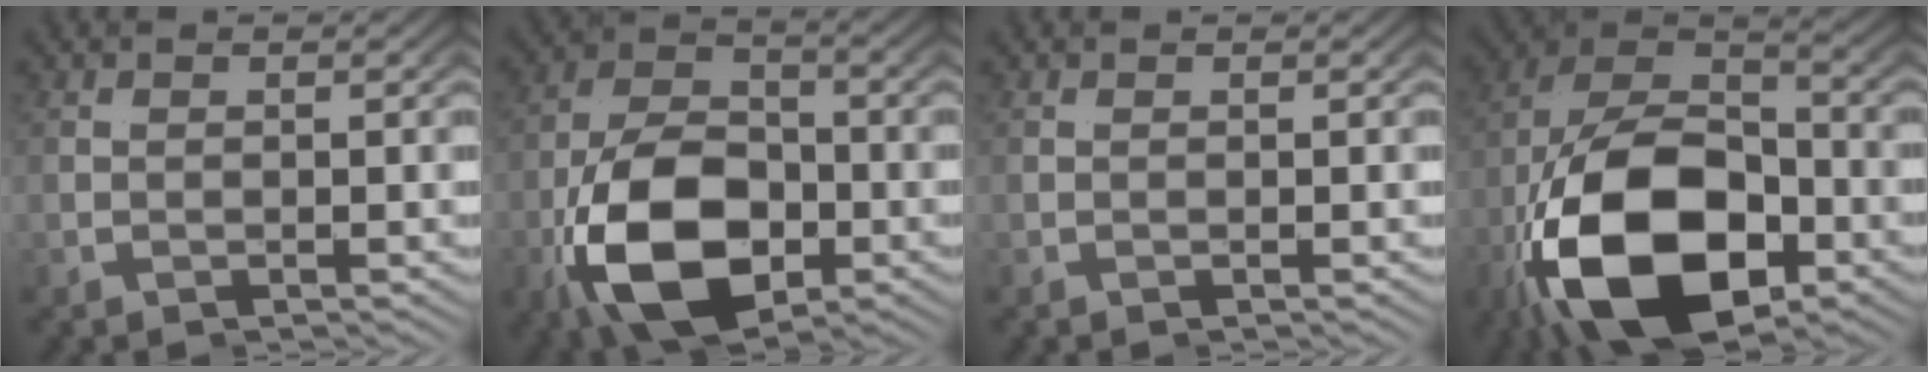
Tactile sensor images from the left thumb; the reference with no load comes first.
{"total": 13.4, "force": [-4.2, 7.5, 10.3], "torque": [-0.216, -0.028, -0.060]}
{"total": 0.0}
{"total": 16.8, "force": [-5.0, 8.9, 13.3], "torque": [-0.306, -0.040, -0.067]}